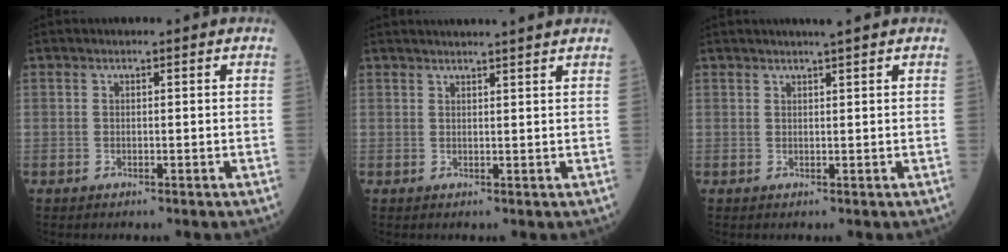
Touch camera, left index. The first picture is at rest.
{"total": 7.9, "force": [7.3, -0.8, 3.1], "torque": [-0.037, 0.026, 0.080]}
{"total": 2.5, "force": [2.0, -0.4, 1.3], "torque": [-0.017, 0.006, 0.030]}